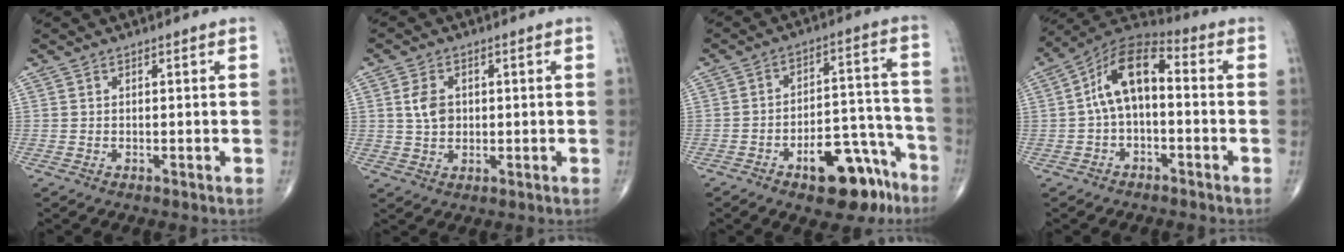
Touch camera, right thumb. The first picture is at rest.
{"total": 4.8, "force": [0.8, 3.5, 3.2], "torque": [-0.051, -0.002, 0.015]}
{"total": 14.7, "force": [-8.8, 6.7, 9.7], "torque": [-0.097, 0.081, -0.120]}
{"total": 11.1, "force": [-0.1, 5.8, 9.4], "torque": [-0.159, 0.047, -0.017]}